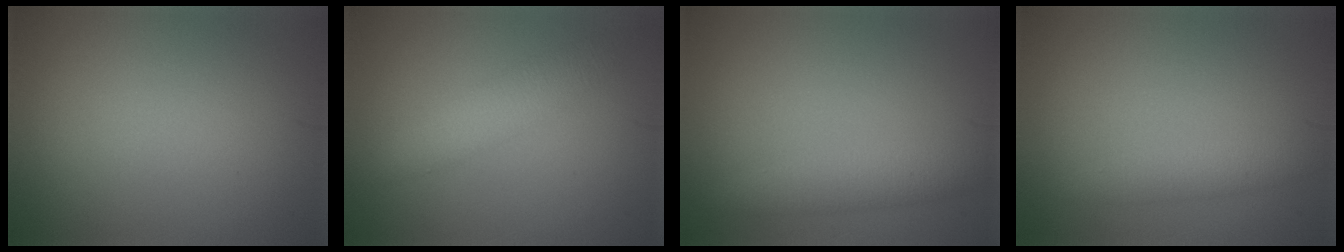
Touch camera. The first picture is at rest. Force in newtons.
{"total": 2.9, "press": 2.9, "slide": 0.1}
{"total": 2.6, "press": 2.6, "slide": 0.0}
{"total": 2.0, "press": 1.9, "slide": 0.2}